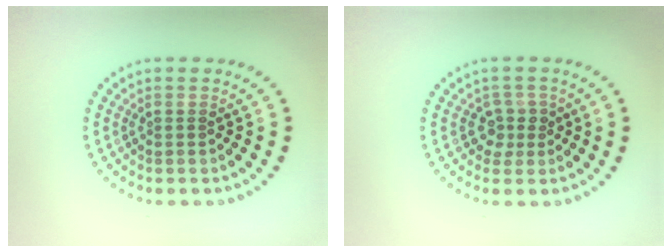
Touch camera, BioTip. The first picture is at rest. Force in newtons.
{"total": 1.6, "press": 1.3, "slide": 0.9}